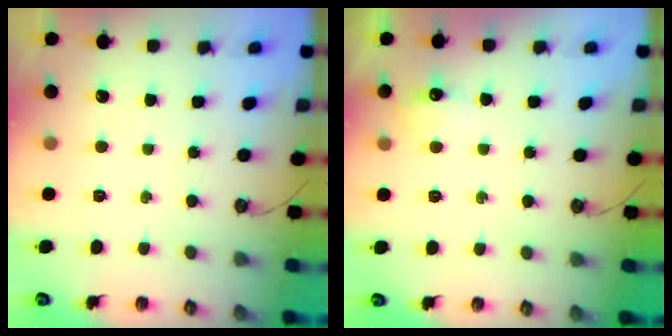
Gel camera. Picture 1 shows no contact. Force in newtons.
{"total": 5.8, "press": 5.7, "slide": 0.9}